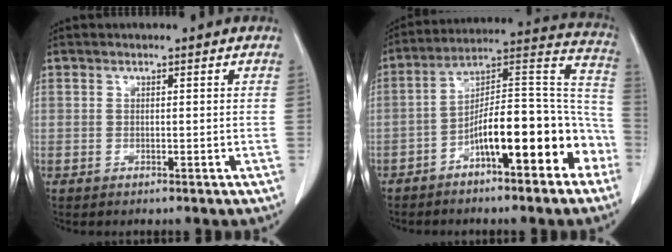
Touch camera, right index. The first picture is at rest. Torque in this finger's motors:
{"motor_torque": [1.14, -0.72, 0.48, 0.21]}